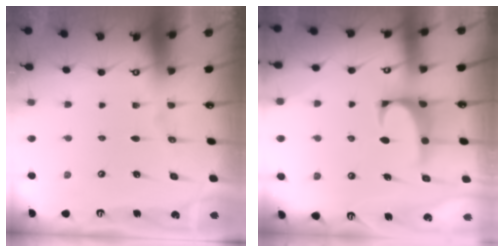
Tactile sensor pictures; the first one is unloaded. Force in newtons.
{"total": 1.5, "press": 1.3, "slide": 0.8}